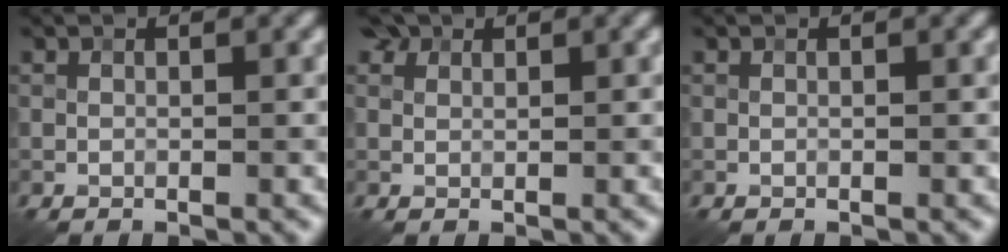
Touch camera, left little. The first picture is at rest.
{"total": 1.5, "force": [1.2, 0.9, 0.2], "torque": [-0.004, 0.001, 0.009]}
{"total": 0.0}